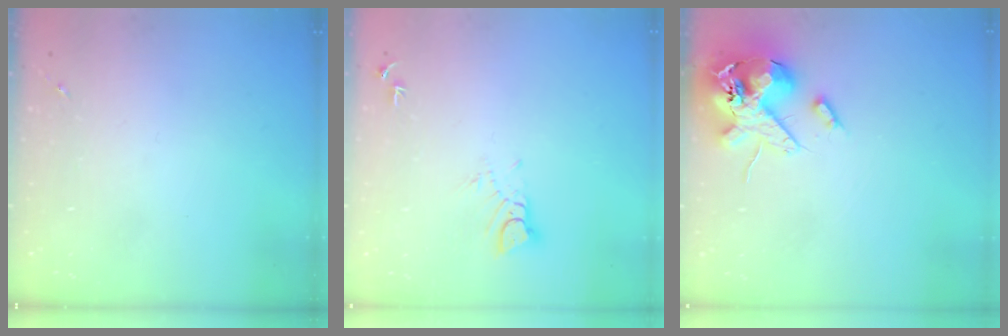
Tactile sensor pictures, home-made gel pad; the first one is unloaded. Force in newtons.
{"total": 4.3, "press": 4.3, "slide": 0.4}
{"total": 15.7, "press": 15.5, "slide": 2.7}